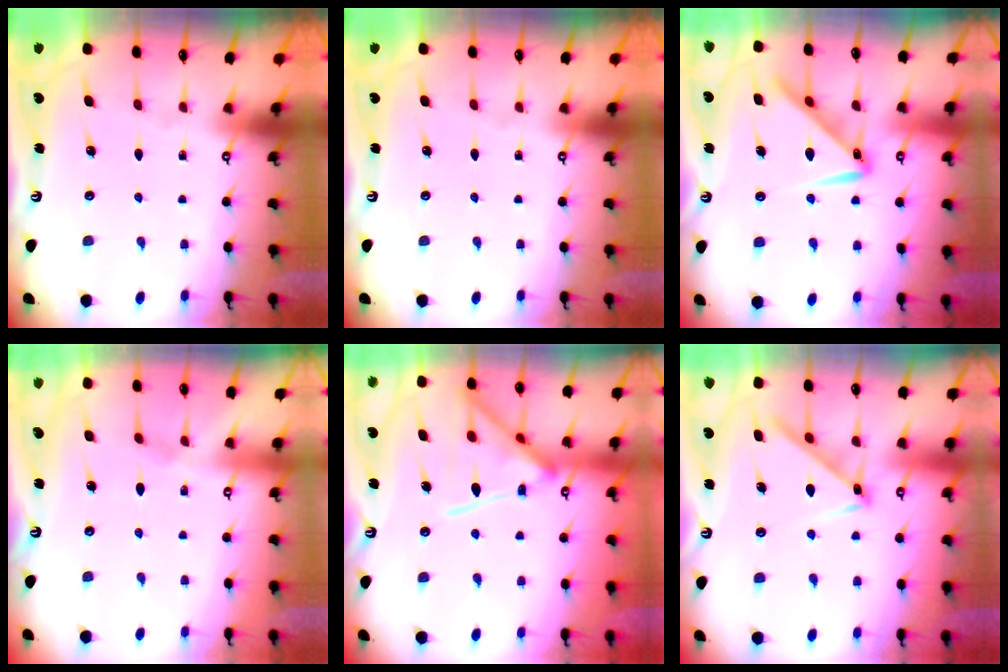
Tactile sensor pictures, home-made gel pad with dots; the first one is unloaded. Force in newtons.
{"total": 0.0}
{"total": 11.4, "press": 11.4, "slide": 0.2}
{"total": 4.3, "press": 4.3, "slide": 0.7}
{"total": 17.0, "press": 16.9, "slide": 1.3}
{"total": 9.7, "press": 9.7, "slide": 0.1}